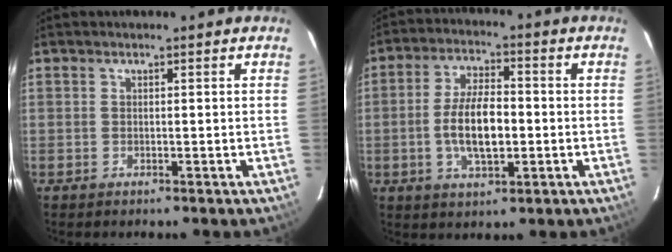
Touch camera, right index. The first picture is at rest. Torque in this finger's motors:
{"motor_torque": [0.99, -0.41, 0.52, 0.16]}